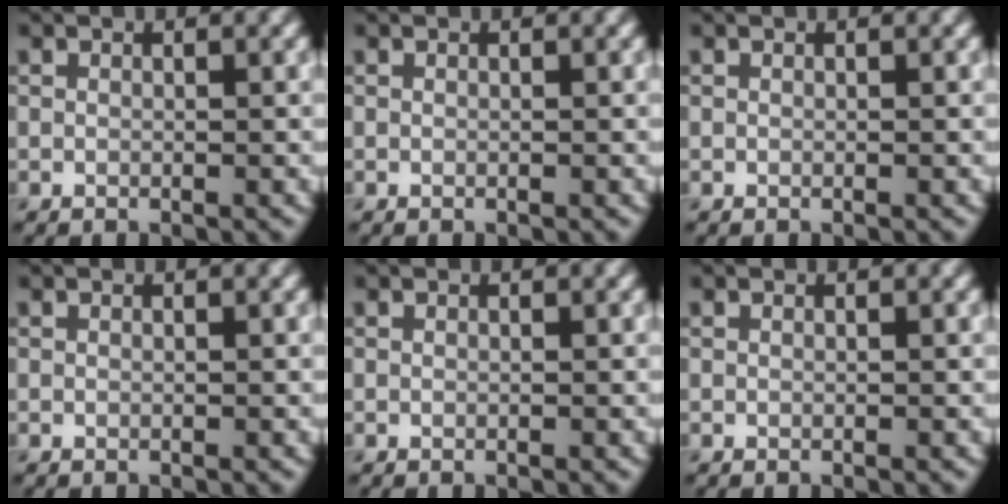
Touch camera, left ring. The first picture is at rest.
{"total": 0.0}
{"total": 0.0}
{"total": 0.0}
{"total": 0.0}
{"total": 0.0}